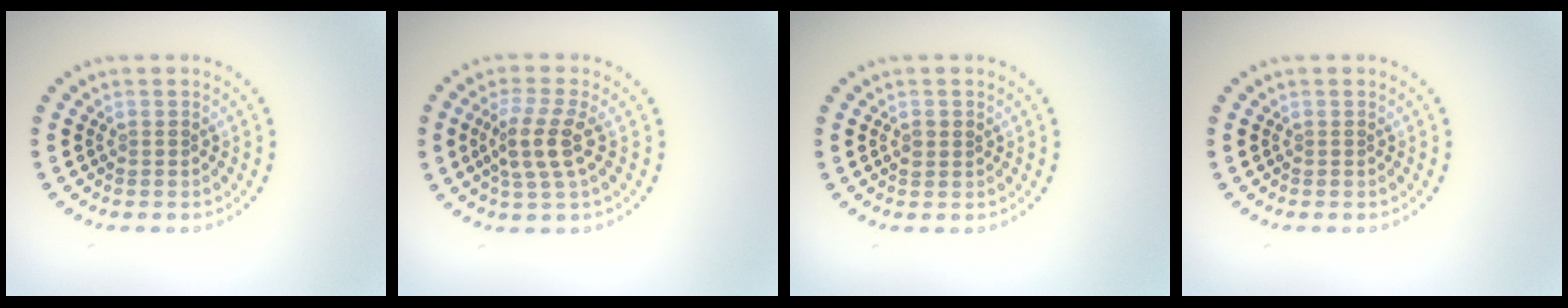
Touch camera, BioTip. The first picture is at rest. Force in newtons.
{"total": 3.6, "press": 3.2, "slide": 1.7}
{"total": 1.0, "press": 1.0, "slide": 0.0}
{"total": 0.0}